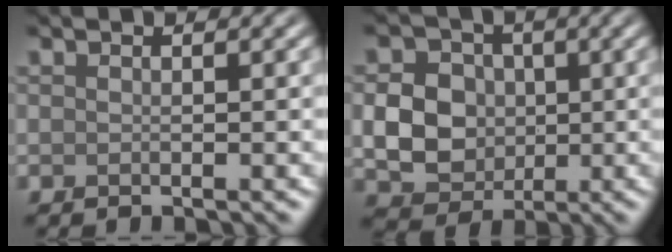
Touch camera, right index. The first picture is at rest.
{"total": 5.6, "force": [-0.2, 4.8, 3.0], "torque": [-0.058, 0.001, -0.005]}